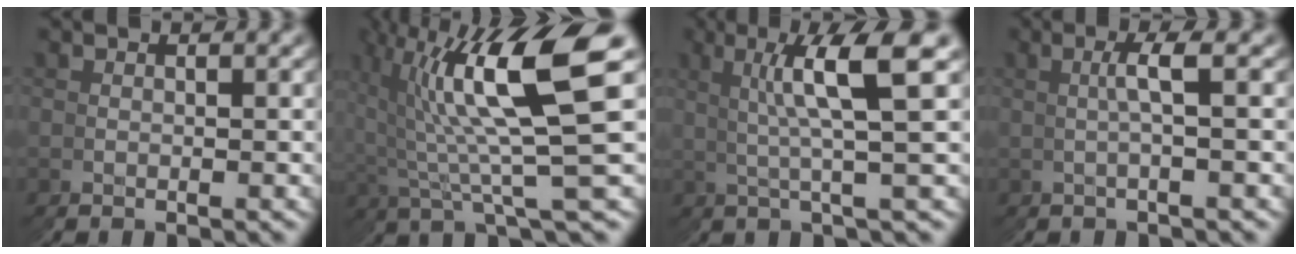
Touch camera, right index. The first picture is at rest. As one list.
[{"total": 11.0, "force": [2.8, 4.1, 9.8], "torque": [-0.163, 0.022, 0.043]}, {"total": 5.2, "force": [2.5, -0.2, 4.5], "torque": [-0.068, 0.021, 0.037]}, {"total": 1.4, "force": [0.6, -0.8, 1.0], "torque": [-0.019, 0.008, 0.013]}]